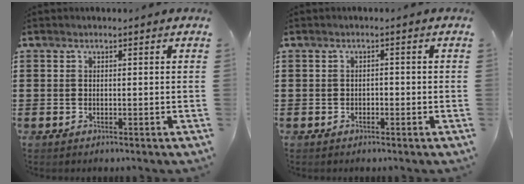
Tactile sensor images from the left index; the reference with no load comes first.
{"total": 0.8, "force": [-0.7, 0.4, 0.3], "torque": [-0.009, 0.001, -0.016]}